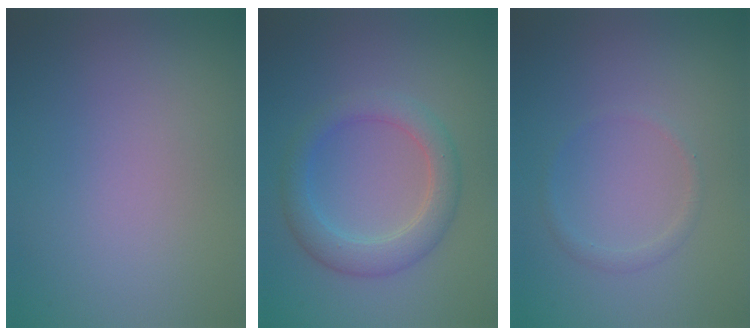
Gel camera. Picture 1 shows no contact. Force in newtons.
{"total": 3.7, "press": 3.7, "slide": 0.1}
{"total": 0.9, "press": 0.9, "slide": 0.1}